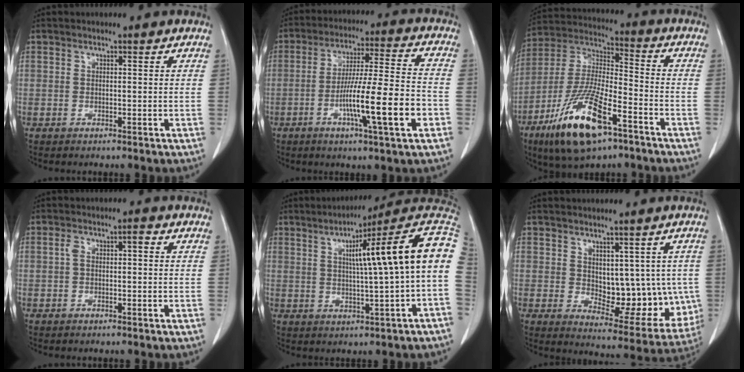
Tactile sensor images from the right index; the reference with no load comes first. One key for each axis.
{"total": 14.4, "fx": -4.7, "fy": 0.4, "fz": 13.6, "tx": -0.230, "ty": -0.005, "tz": -0.079}
{"total": 18.1, "fx": -9.9, "fy": 4.8, "fz": 14.4, "tx": -0.309, "ty": -0.028, "tz": -0.178}
{"total": 2.8, "fx": 0.2, "fy": 1.2, "fz": 2.5, "tx": -0.049, "ty": 0.021, "tz": 0.004}
{"total": 15.8, "fx": 2.4, "fy": -0.2, "fz": 15.6, "tx": -0.210, "ty": 0.033, "tz": 0.028}
{"total": 12.2, "fx": 0.6, "fy": 6.5, "fz": 10.2, "tx": -0.122, "ty": -0.004, "tz": 0.032}